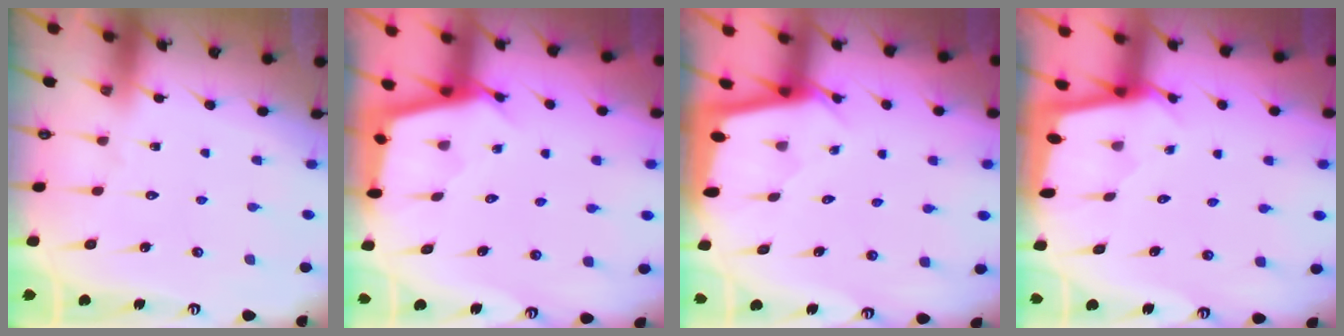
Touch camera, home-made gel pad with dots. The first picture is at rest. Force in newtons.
{"total": 3.2, "press": 3.2, "slide": 0.3}
{"total": 2.2, "press": 2.2, "slide": 0.1}
{"total": 1.8, "press": 1.8, "slide": 0.3}